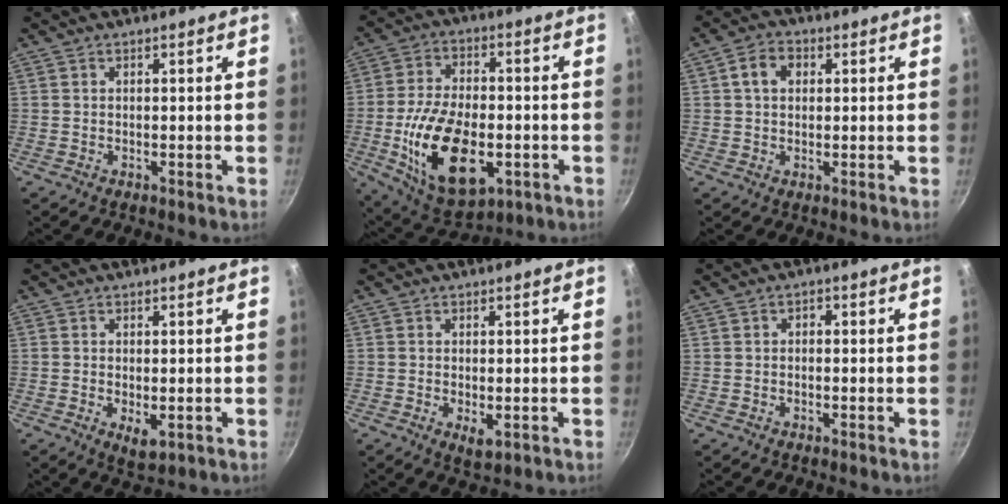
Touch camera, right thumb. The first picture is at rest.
{"total": 20.1, "force": [-4.9, 11.2, 15.9], "torque": [-0.276, 0.012, -0.073]}
{"total": 4.9, "force": [1.1, 3.8, 3.0], "torque": [-0.036, 0.009, 0.012]}
{"total": 3.7, "force": [-0.8, 1.8, 3.1], "torque": [-0.050, -0.013, -0.008]}
{"total": 3.0, "force": [-0.7, 1.4, 2.5], "torque": [-0.042, -0.011, -0.008]}
{"total": 1.1, "force": [-0.3, 0.9, 0.5], "torque": [-0.009, 0.007, -0.005]}